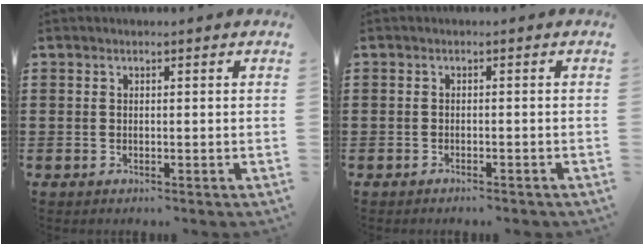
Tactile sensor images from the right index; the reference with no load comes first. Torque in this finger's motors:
{"motor_torque": [0.41, 0.51, 0.08, 0.02]}